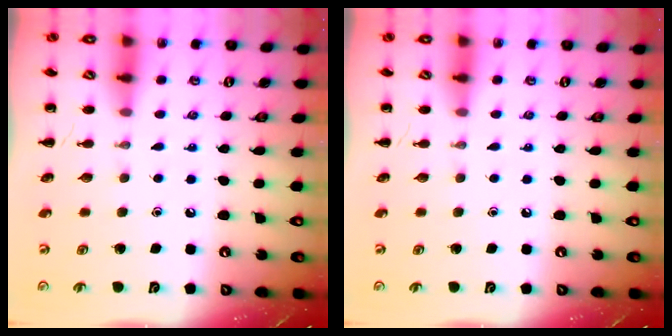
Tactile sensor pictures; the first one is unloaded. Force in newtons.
{"total": 0.0}